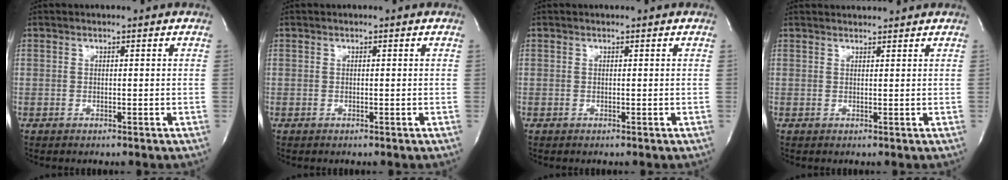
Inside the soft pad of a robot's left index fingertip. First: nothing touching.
{"total": 0.0}
{"total": 0.0}
{"total": 3.2, "force": [3.2, 0.2, 0.4], "torque": [-0.010, 0.021, 0.044]}